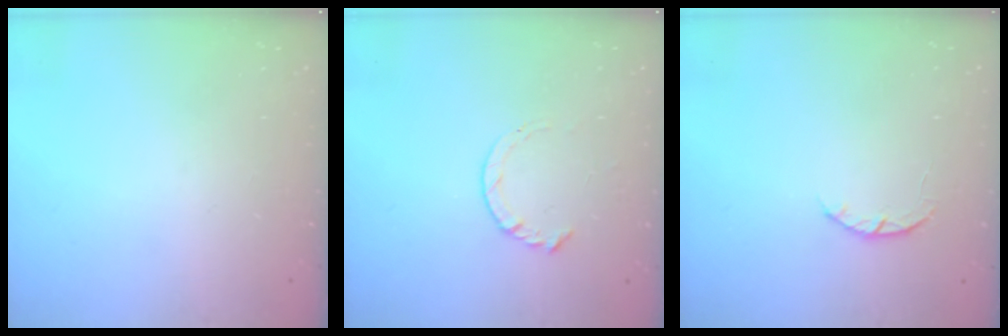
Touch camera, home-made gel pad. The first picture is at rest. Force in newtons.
{"total": 4.7, "press": 4.7, "slide": 0.6}
{"total": 3.7, "press": 3.7, "slide": 0.6}